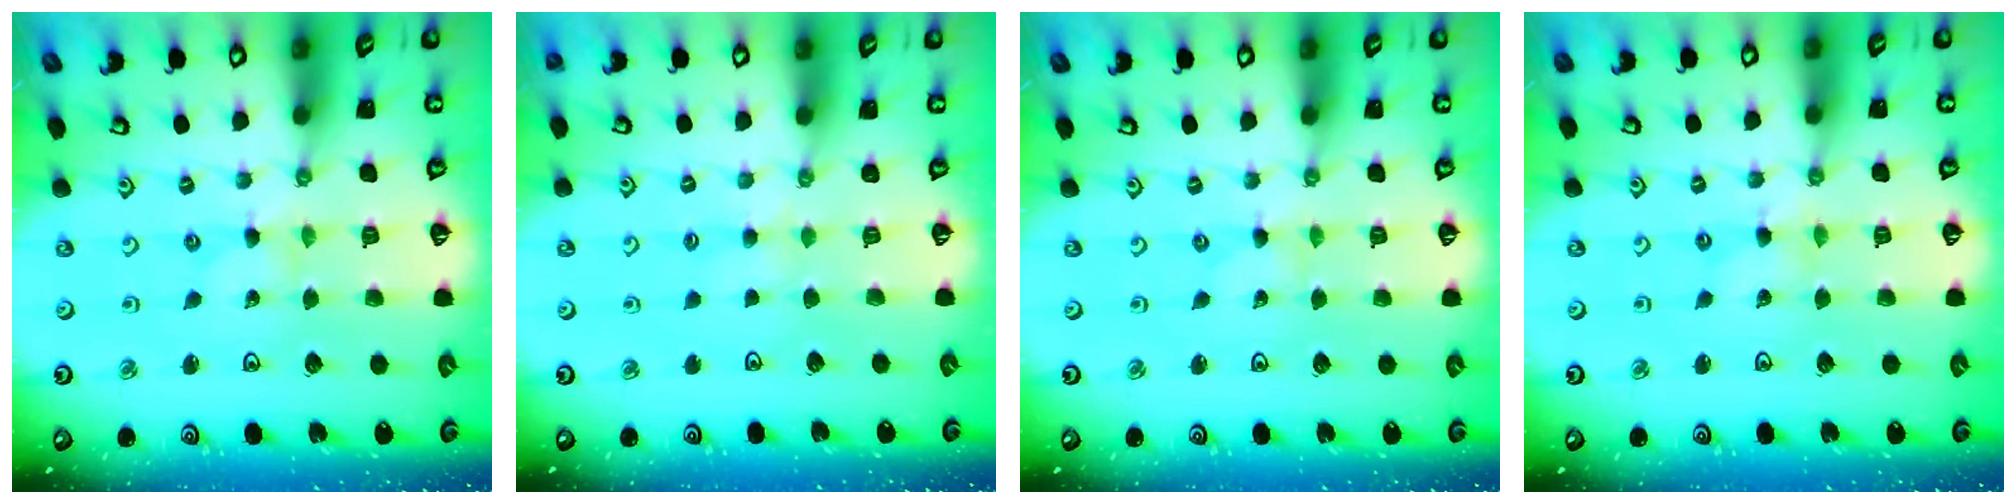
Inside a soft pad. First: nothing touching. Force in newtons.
{"total": 3.1, "press": 3.1, "slide": 0.6}
{"total": 0.0}
{"total": 0.0}